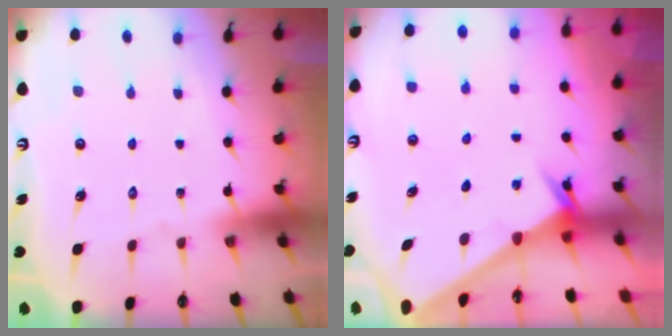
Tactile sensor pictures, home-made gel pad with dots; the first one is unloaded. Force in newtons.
{"total": 2.1, "press": 2.1, "slide": 0.3}